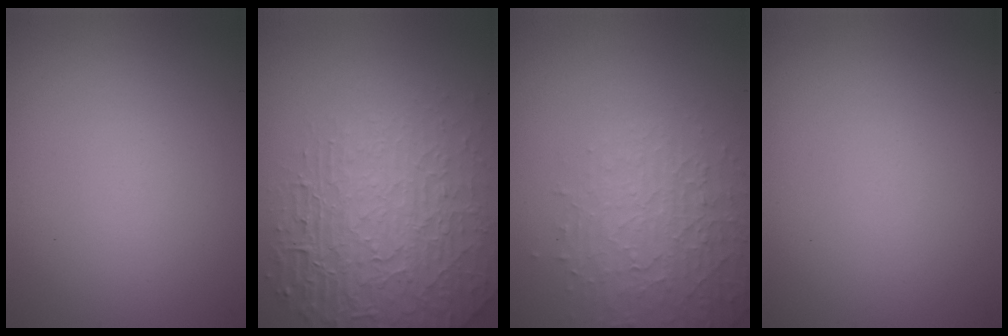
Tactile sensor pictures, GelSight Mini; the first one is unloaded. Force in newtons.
{"total": 7.6, "press": 5.5, "slide": 5.2}
{"total": 4.1, "press": 4.0, "slide": 0.9}
{"total": 0.0}